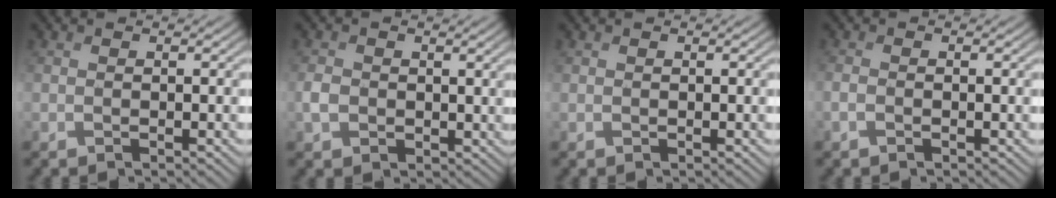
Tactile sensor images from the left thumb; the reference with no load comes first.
{"total": 3.2, "force": [-0.2, 2.8, 1.6], "torque": [-0.040, -0.002, -0.005]}
{"total": 0.0}
{"total": 1.2, "force": [-0.7, 0.7, 0.7], "torque": [-0.018, -0.001, -0.016]}